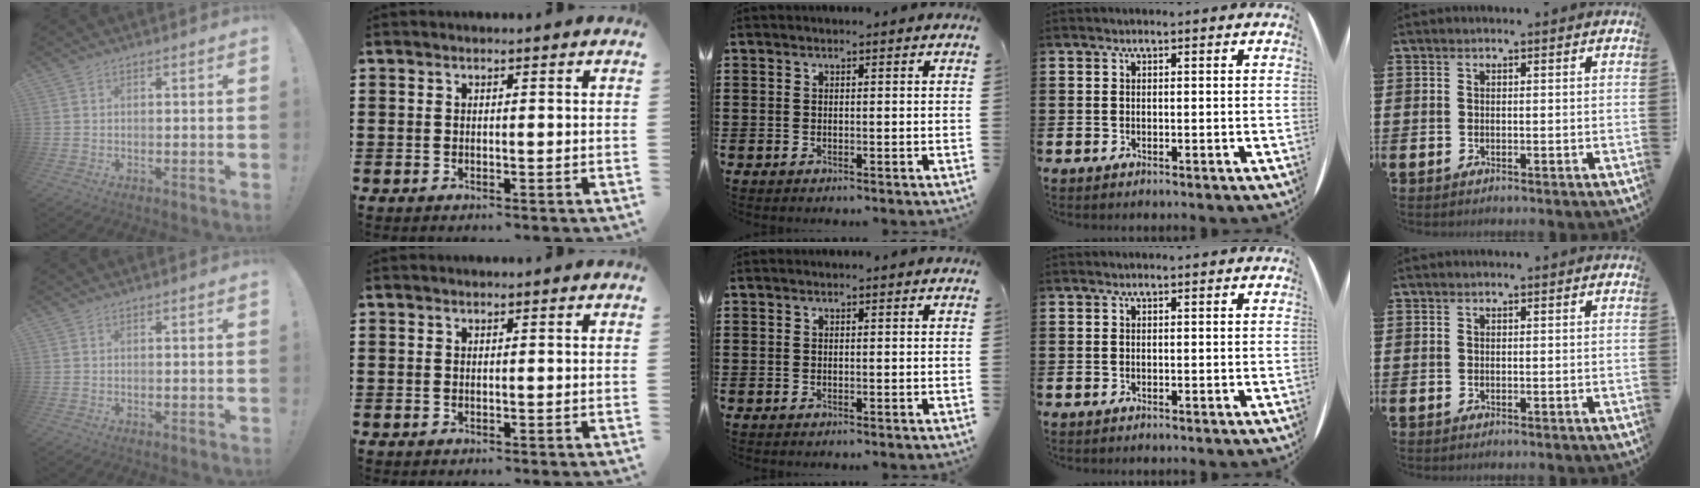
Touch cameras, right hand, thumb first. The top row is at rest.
{}